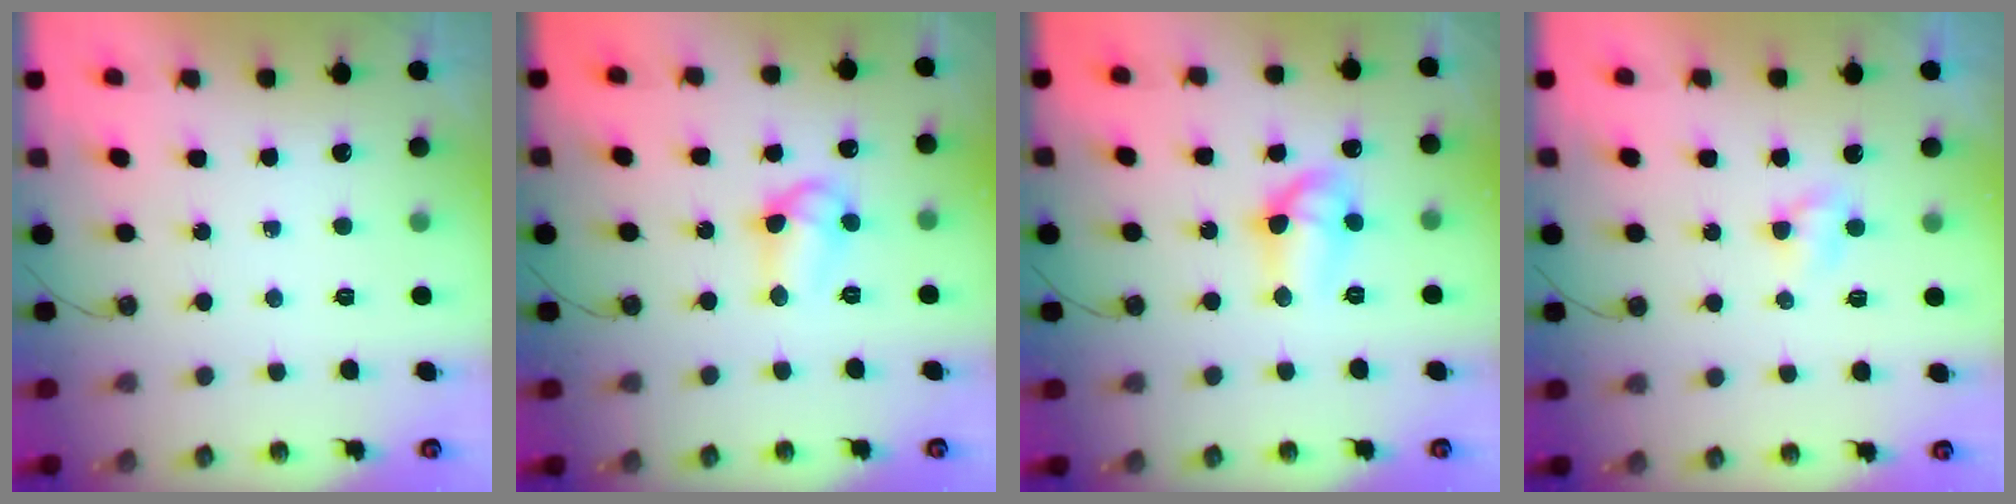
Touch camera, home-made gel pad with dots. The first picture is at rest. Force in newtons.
{"total": 8.8, "press": 8.8, "slide": 0.7}
{"total": 9.7, "press": 9.7, "slide": 1.1}
{"total": 2.4, "press": 2.4, "slide": 0.3}